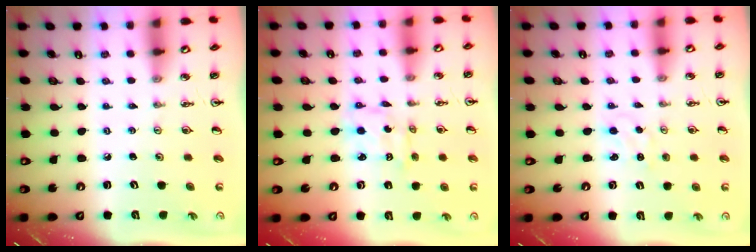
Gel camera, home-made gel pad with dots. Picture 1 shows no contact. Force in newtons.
{"total": 2.4, "press": 2.4, "slide": 0.1}
{"total": 1.2, "press": 1.1, "slide": 0.2}